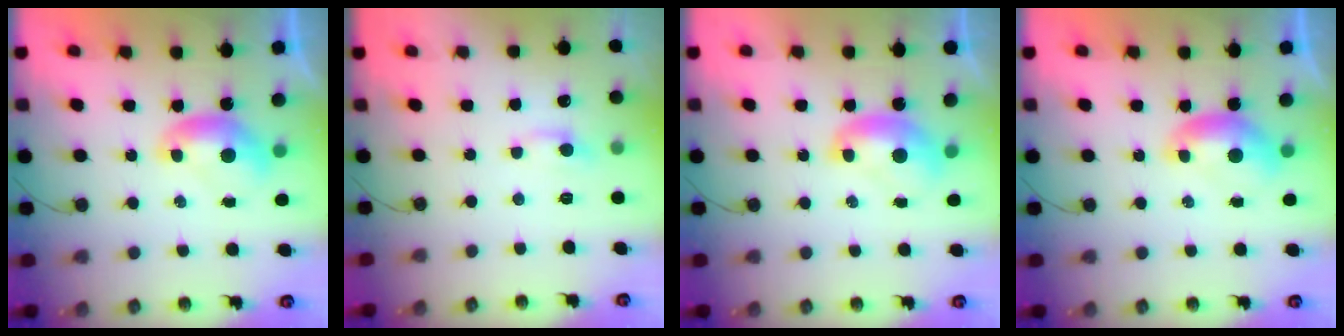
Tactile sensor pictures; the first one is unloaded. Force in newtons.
{"total": 1.2, "press": 0.9, "slide": 0.7}
{"total": 1.5, "press": 1.5, "slide": 0.2}
{"total": 0.0}